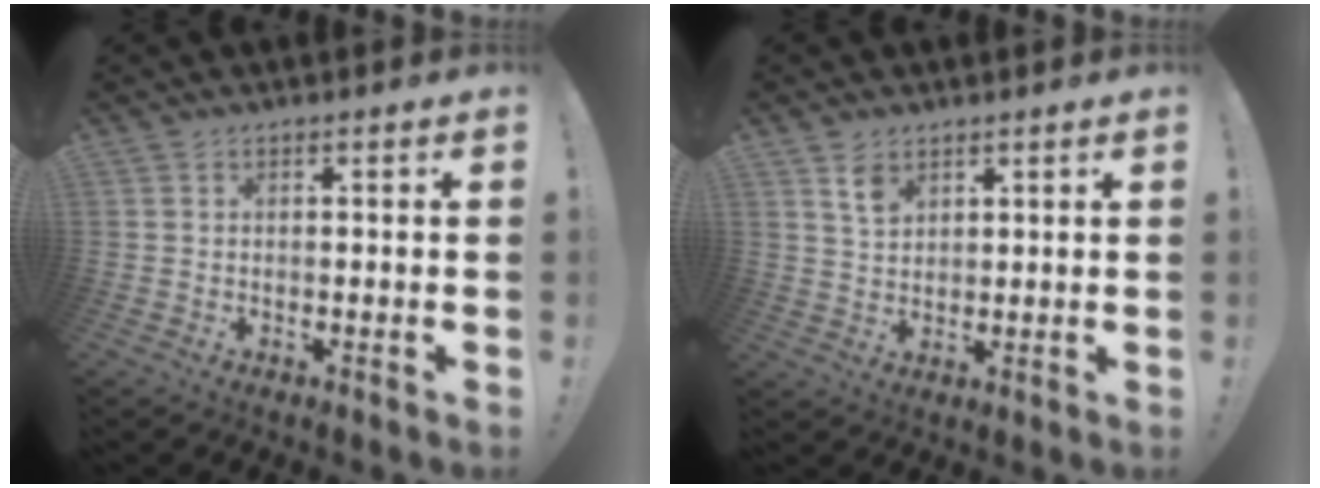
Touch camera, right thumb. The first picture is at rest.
{"total": 5.5, "force": [3.5, 3.6, 2.1], "torque": [-0.038, -0.013, 0.066]}